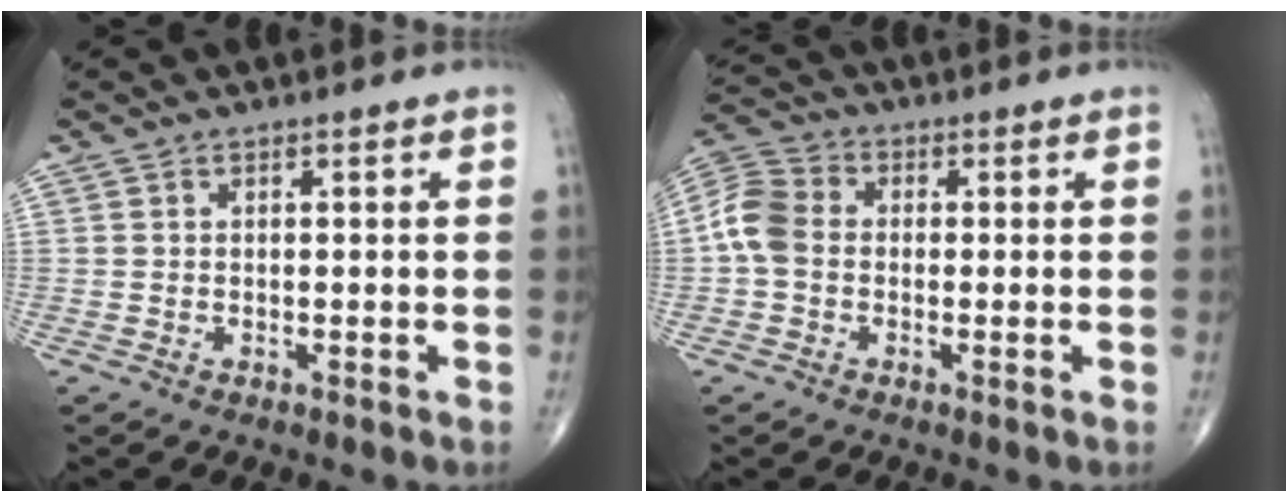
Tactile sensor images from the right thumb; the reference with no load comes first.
{"total": 7.2, "force": [-0.7, 5.5, 4.6], "torque": [-0.086, 0.020, -0.030]}